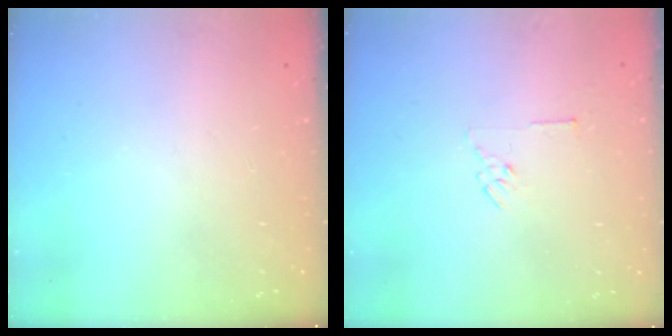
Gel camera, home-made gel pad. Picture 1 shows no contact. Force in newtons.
{"total": 5.7, "press": 5.7, "slide": 0.7}